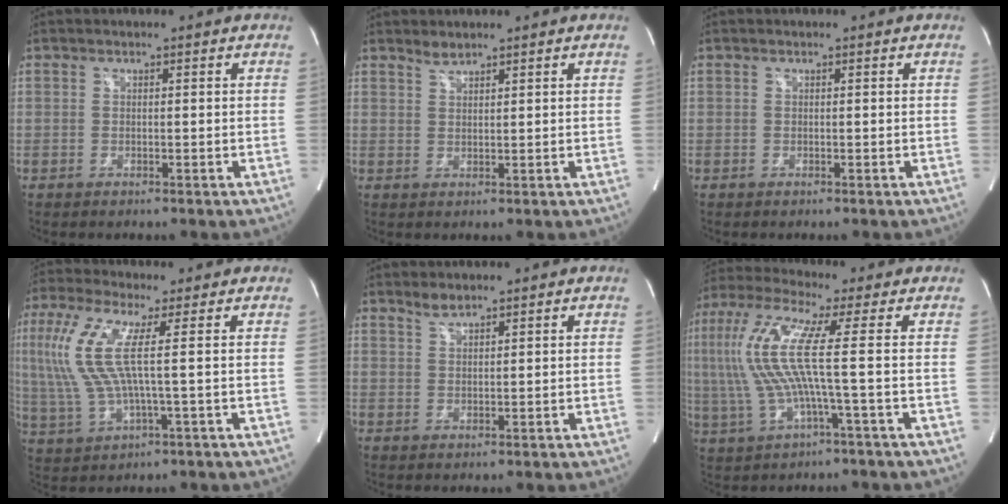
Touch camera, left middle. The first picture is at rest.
{"total": 1.5, "force": [1.4, 0.2, 0.3], "torque": [-0.007, 0.000, 0.032]}
{"total": 0.0}
{"total": 10.3, "force": [1.8, 1.0, 10.1], "torque": [-0.249, 0.010, 0.036]}
{"total": 1.8, "force": [1.7, 0.3, 0.6], "torque": [-0.014, 0.002, 0.036]}
{"total": 13.1, "force": [0.8, 0.1, 13.0], "torque": [-0.292, 0.017, 0.010]}